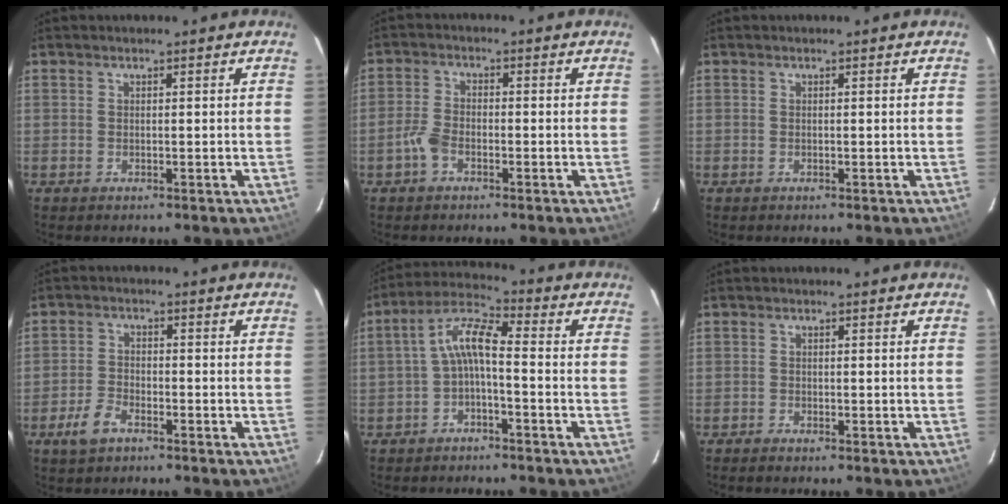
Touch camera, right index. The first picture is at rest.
{"total": 3.7, "force": [-2.1, 2.0, 2.3], "torque": [-0.062, 0.007, -0.041]}
{"total": 0.0}
{"total": 4.8, "force": [-3.2, 2.3, 2.8], "torque": [-0.072, 0.001, -0.061]}
{"total": 6.2, "force": [-1.8, 1.7, 5.7], "torque": [-0.133, 0.022, -0.037]}
{"total": 1.2, "force": [-1.2, 0.2, 0.4], "torque": [-0.016, -0.003, -0.021]}